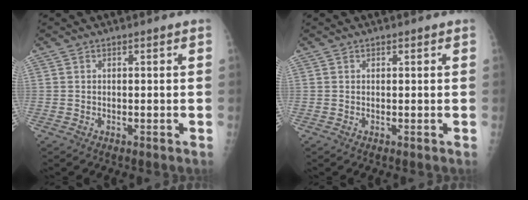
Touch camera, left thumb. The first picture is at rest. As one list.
[{"total": 0.0}]